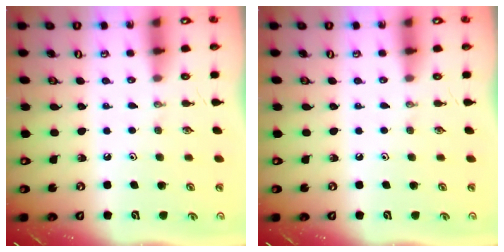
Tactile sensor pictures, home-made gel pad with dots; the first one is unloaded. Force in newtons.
{"total": 0.0}